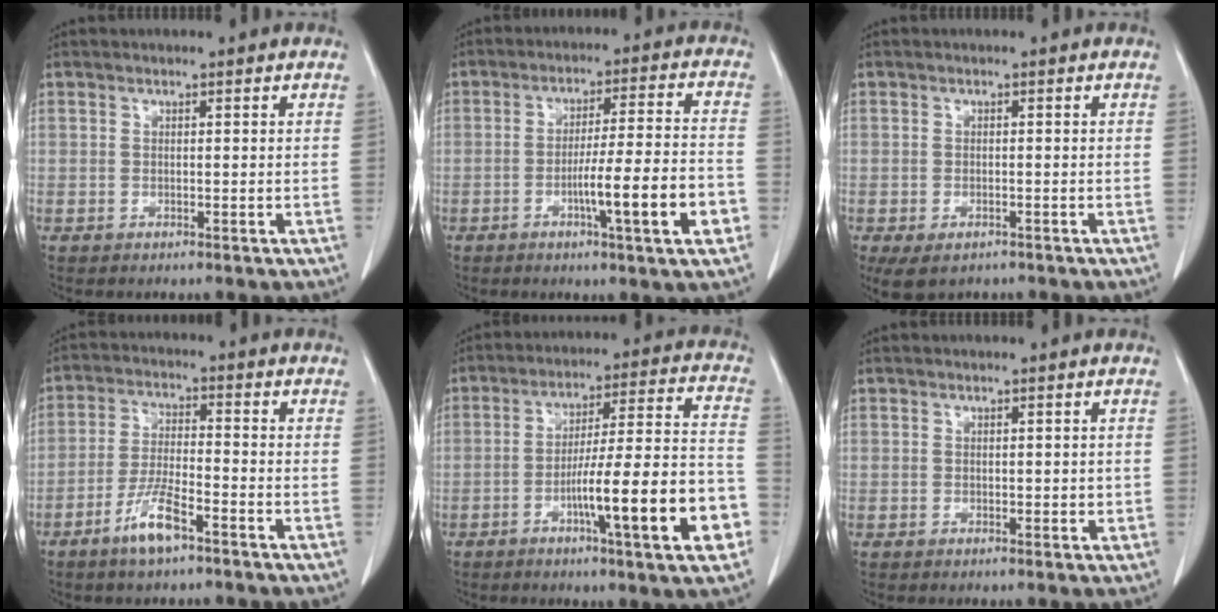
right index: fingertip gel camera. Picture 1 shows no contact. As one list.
[{"total": 11.9, "force": [-4.2, -0.1, 11.2], "torque": [-0.176, -0.005, -0.066]}, {"total": 4.6, "force": [-3.0, 2.3, 2.6], "torque": [-0.046, -0.010, -0.043]}, {"total": 6.7, "force": [-4.2, 1.0, 5.2], "torque": [-0.106, -0.006, -0.079]}, {"total": 17.4, "force": [-6.4, 0.7, 16.2], "torque": [-0.223, 0.011, -0.092]}, {"total": 1.5, "force": [0.0, 1.0, 1.1], "torque": [-0.013, 0.002, 0.002]}]